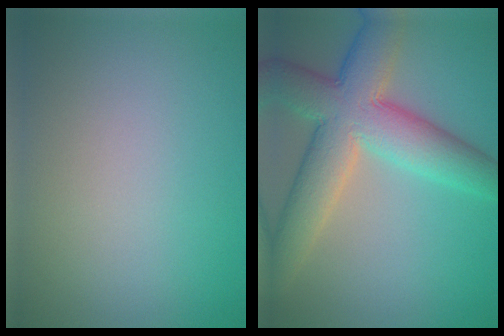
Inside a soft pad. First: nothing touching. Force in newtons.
{"total": 9.7, "press": 9.7, "slide": 0.4}